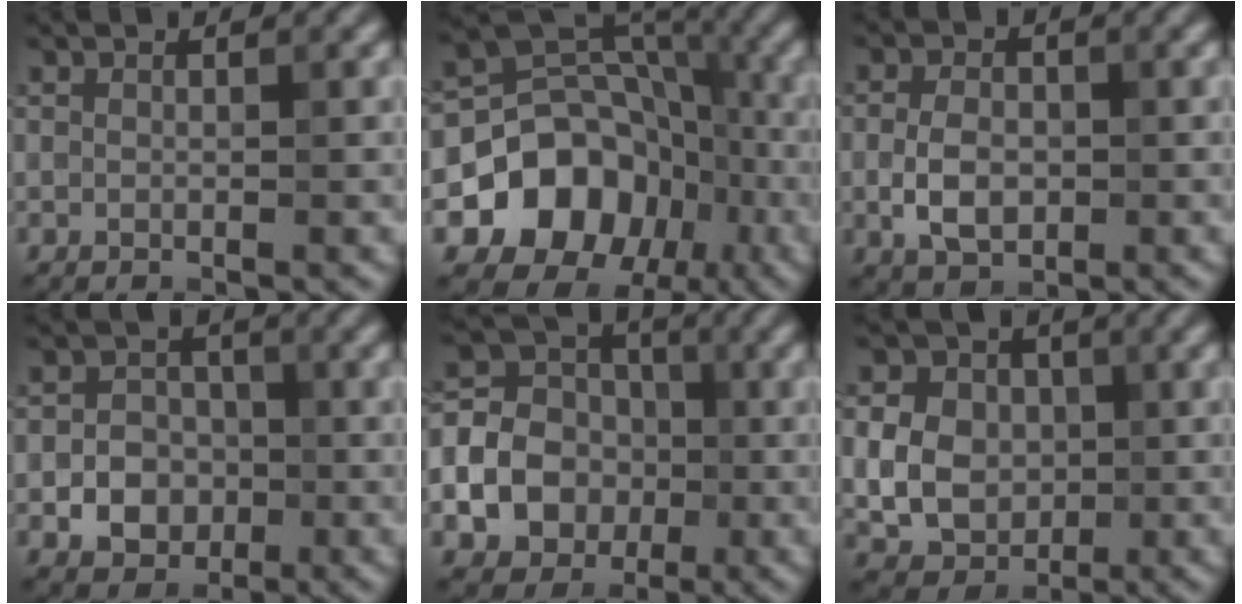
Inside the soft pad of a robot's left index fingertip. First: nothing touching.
{"total": 11.6, "force": [-4.2, 9.2, 5.7], "torque": [-0.110, 0.006, -0.078]}
{"total": 3.6, "force": [-0.7, 2.3, 2.6], "torque": [-0.055, 0.003, -0.014]}
{"total": 4.5, "force": [-1.4, 3.7, 2.2], "torque": [-0.009, 0.000, -0.041]}
{"total": 17.3, "force": [-3.3, 15.5, 6.8], "torque": [-0.187, -0.006, -0.088]}
{"total": 7.6, "force": [0.4, 6.4, 4.1], "torque": [-0.080, 0.019, -0.010]}